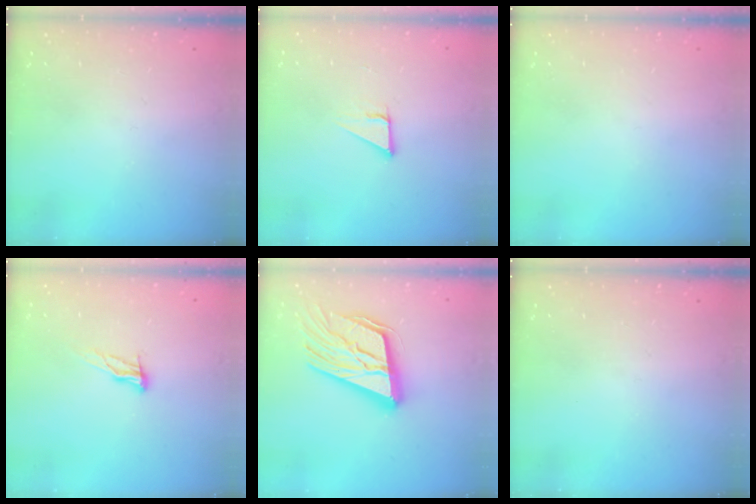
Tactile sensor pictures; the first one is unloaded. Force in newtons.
{"total": 2.8, "press": 2.8, "slide": 0.2}
{"total": 0.0}
{"total": 8.7, "press": 8.4, "slide": 2.4}
{"total": 23.6, "press": 23.1, "slide": 4.9}
{"total": 0.0}